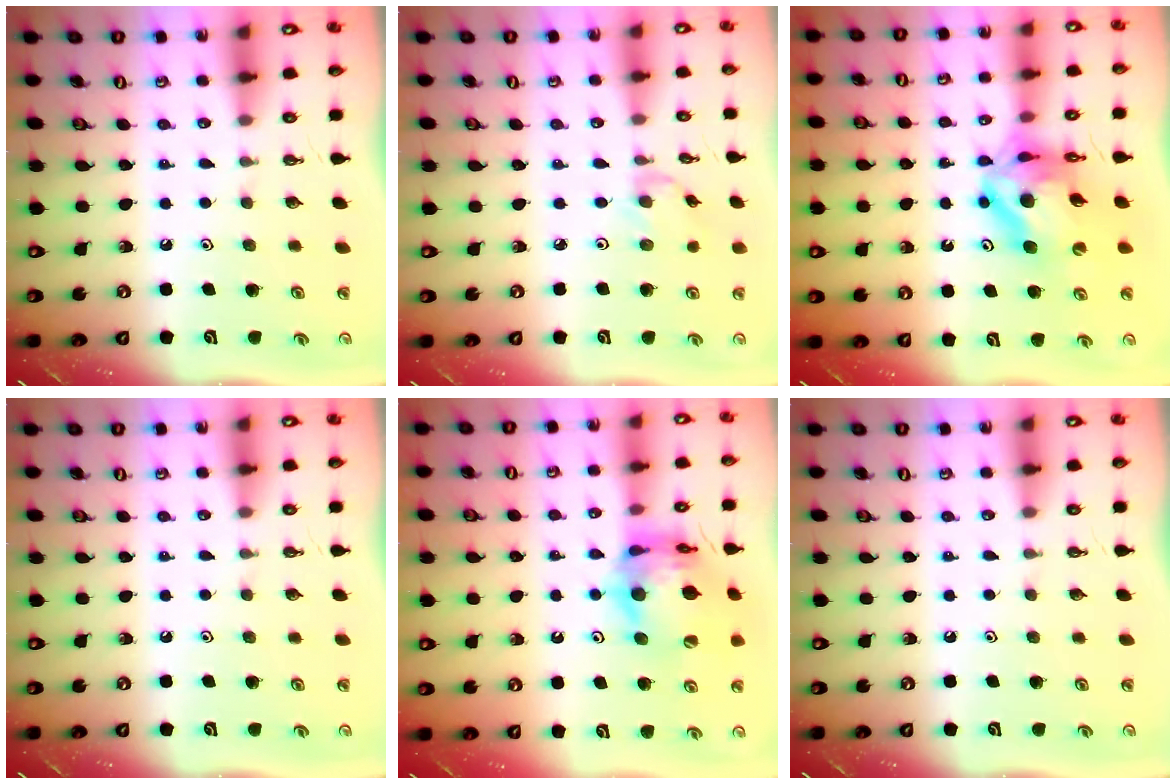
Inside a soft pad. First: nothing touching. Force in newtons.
{"total": 0.7, "press": 0.6, "slide": 0.4}
{"total": 14.5, "press": 14.4, "slide": 1.6}
{"total": 0.0}
{"total": 15.9, "press": 15.8, "slide": 1.7}
{"total": 0.0}